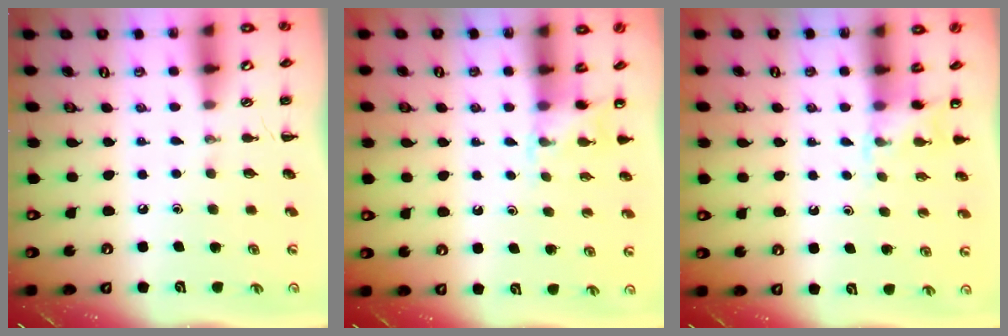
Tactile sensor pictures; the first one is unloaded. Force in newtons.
{"total": 4.4, "press": 4.2, "slide": 1.2}
{"total": 4.4, "press": 4.2, "slide": 1.2}